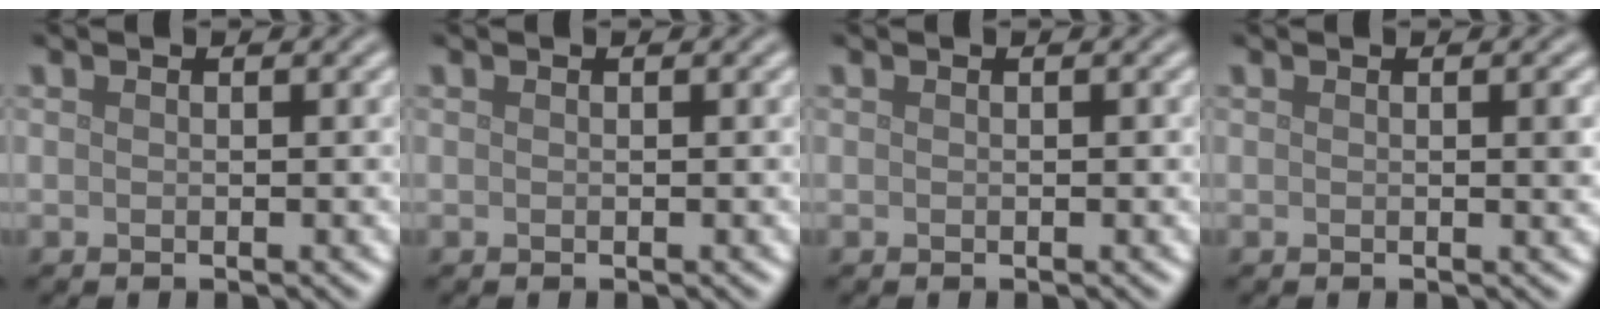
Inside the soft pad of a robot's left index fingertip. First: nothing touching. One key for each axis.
{"total": 0.0}
{"total": 0.0}
{"total": 0.9, "fx": 0.1, "fy": 0.1, "fz": 0.9, "tx": -0.012, "ty": 0.000, "tz": 0.000}